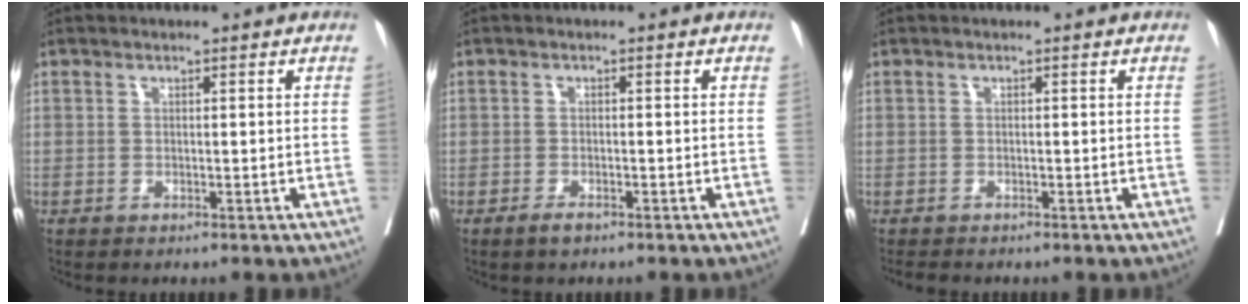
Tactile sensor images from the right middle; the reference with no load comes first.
{"total": 1.5, "force": [-1.1, 0.5, 0.9], "torque": [-0.018, -0.001, -0.019]}
{"total": 1.8, "force": [-1.6, 0.6, 0.6], "torque": [-0.014, -0.005, -0.022]}